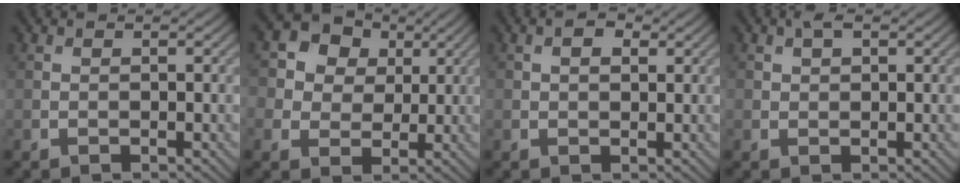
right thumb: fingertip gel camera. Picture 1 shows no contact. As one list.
[{"total": 10.5, "force": [4.3, 8.7, 4.0], "torque": [-0.138, 0.028, 0.079]}, {"total": 2.1, "force": [0.9, 1.2, 1.5], "torque": [-0.024, 0.002, 0.014]}, {"total": 1.9, "force": [1.0, 1.2, 1.1], "torque": [-0.018, 0.003, 0.018]}]